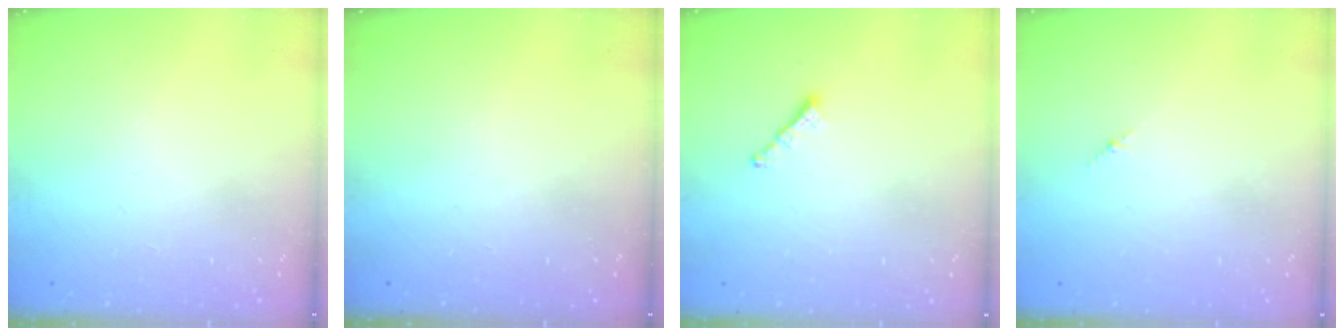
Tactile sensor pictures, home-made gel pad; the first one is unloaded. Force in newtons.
{"total": 0.0}
{"total": 1.6, "press": 1.5, "slide": 0.5}
{"total": 1.8, "press": 1.7, "slide": 0.6}